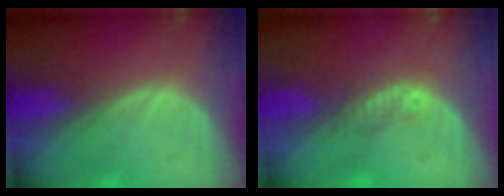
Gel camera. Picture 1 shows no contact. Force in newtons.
{"total": 1.8, "press": 1.6, "slide": 0.8}